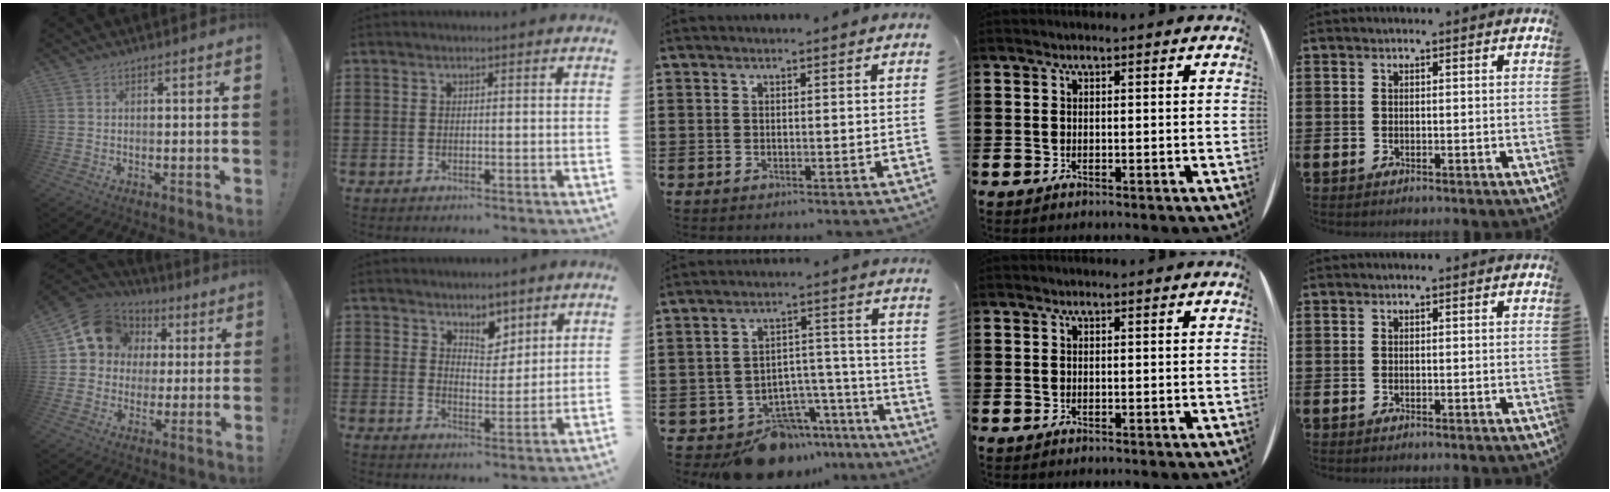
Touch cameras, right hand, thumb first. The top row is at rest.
{"thumb": {"total": 13.6, "force": [4.5, 11.4, 5.9], "torque": [-0.080, -0.013, 0.092]}, "index": {"total": 4.4, "force": [3.6, 2.4, 1.0], "torque": [-0.027, -0.002, 0.065]}, "middle": {"total": 10.9, "force": [-9.4, 4.8, 2.7], "torque": [-0.029, 0.047, -0.165]}}